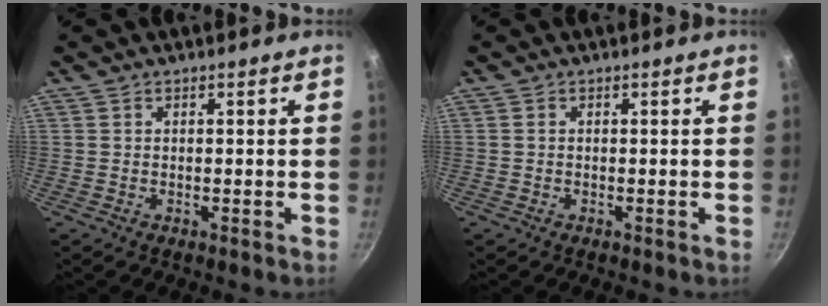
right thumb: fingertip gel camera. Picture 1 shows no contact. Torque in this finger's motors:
{"motor_torque": [0.10, -0.10, -0.20, 0.32, -0.01]}